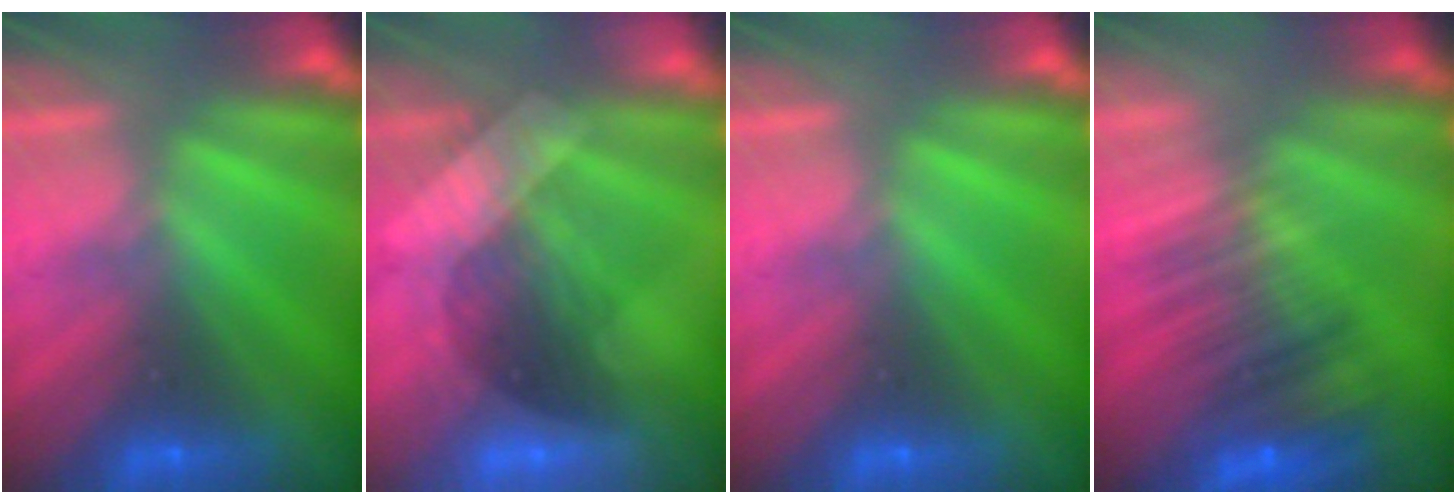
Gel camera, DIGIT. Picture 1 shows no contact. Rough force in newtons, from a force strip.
{"total": 3.0}
{"total": 0.0}
{"total": 6.9}